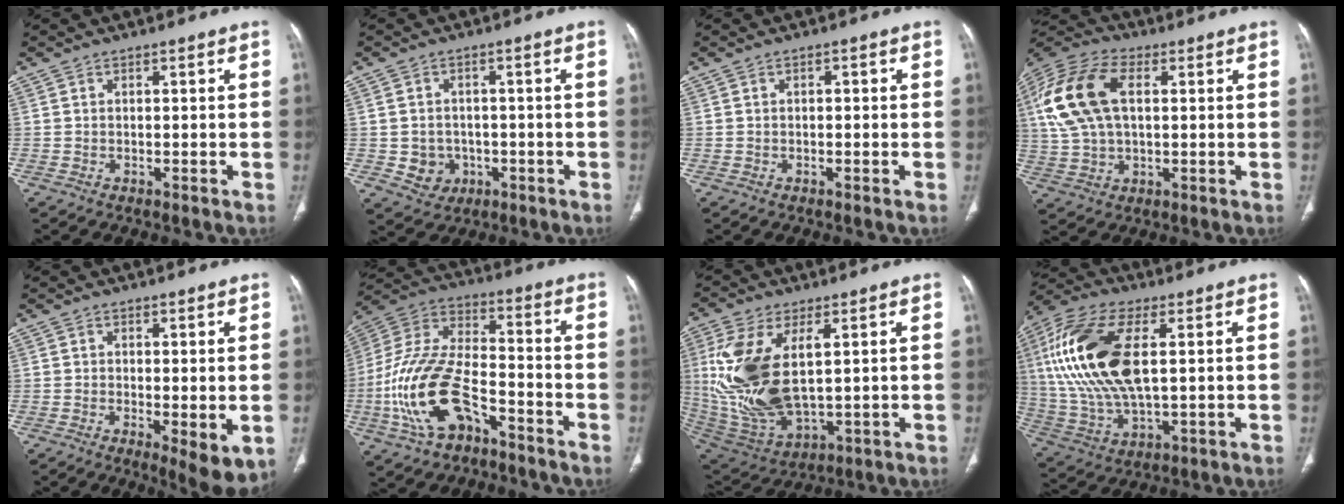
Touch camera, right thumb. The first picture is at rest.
{"total": 5.4, "force": [-1.2, 4.9, 2.0], "torque": [-0.011, 0.009, -0.007]}
{"total": 0.8, "force": [0.1, 0.4, 0.7], "torque": [-0.009, 0.002, -0.001]}
{"total": 17.4, "force": [3.8, 10.1, 13.6], "torque": [-0.292, 0.019, 0.069]}
{"total": 6.6, "force": [-1.2, 2.1, 6.1], "torque": [-0.094, -0.022, -0.016]}
{"total": 18.6, "force": [-7.9, 9.6, 13.9], "torque": [-0.285, 0.053, -0.147]}
{"total": 19.7, "force": [3.2, 9.8, 16.8], "torque": [-0.358, -0.020, 0.079]}
{"total": 21.5, "force": [4.1, 9.9, 18.6], "torque": [-0.405, -0.005, 0.077]}